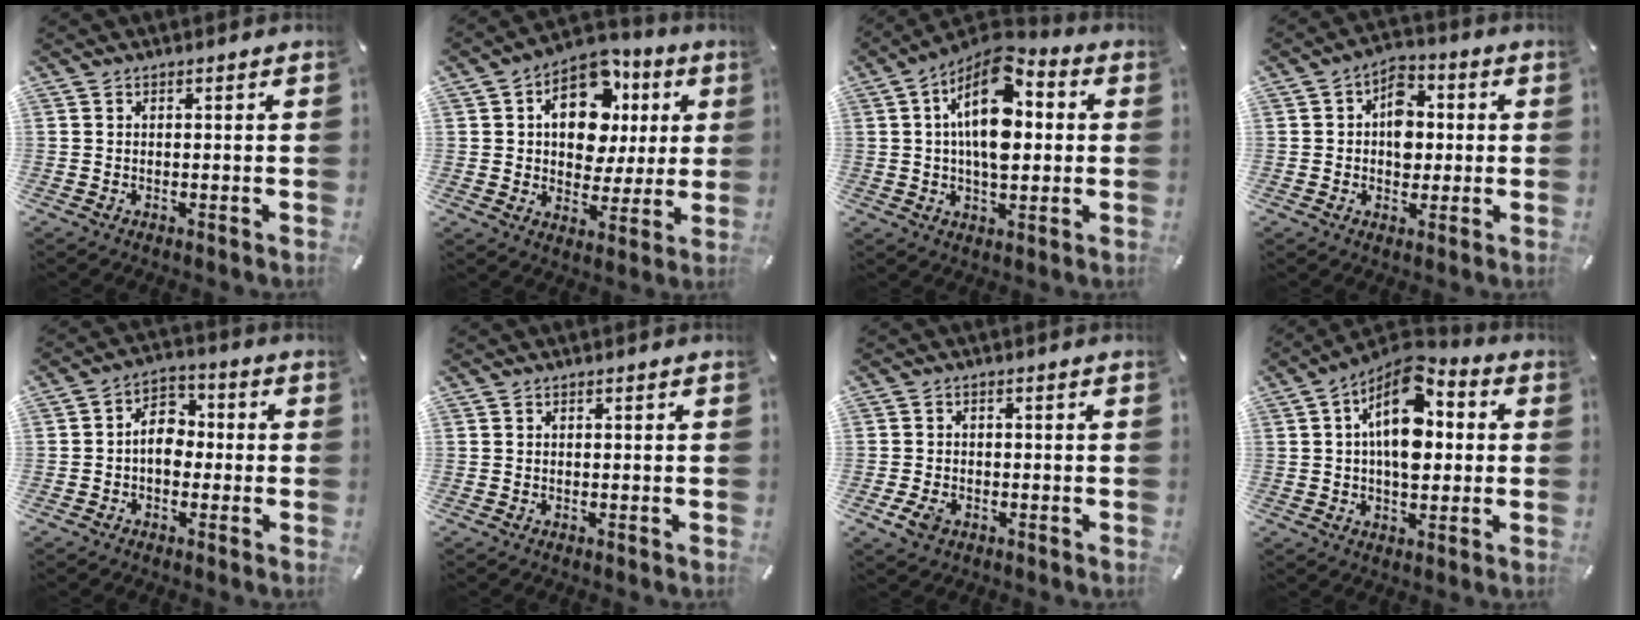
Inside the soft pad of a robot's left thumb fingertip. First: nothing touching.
{"total": 15.1, "force": [5.4, 10.8, 9.1], "torque": [-0.136, -0.016, 0.101]}
{"total": 16.4, "force": [3.2, 9.2, 13.3], "torque": [-0.237, -0.018, 0.051]}
{"total": 7.8, "force": [0.2, 5.9, 5.0], "torque": [-0.059, 0.002, 0.000]}
{"total": 7.1, "force": [-1.3, 5.3, 4.6], "torque": [-0.083, 0.020, -0.025]}
{"total": 0.0}
{"total": 3.6, "force": [-1.5, 2.5, 2.1], "torque": [-0.057, -0.001, -0.032]}
{"total": 15.1, "force": [2.8, 9.1, 11.8], "torque": [-0.196, -0.016, 0.049]}